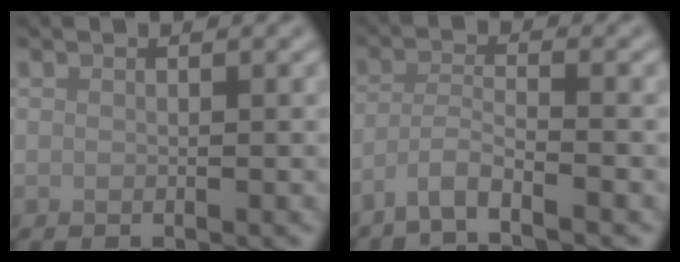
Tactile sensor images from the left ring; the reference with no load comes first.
{"total": 3.1, "force": [-2.4, 0.4, 1.9], "torque": [-0.035, -0.002, -0.060]}